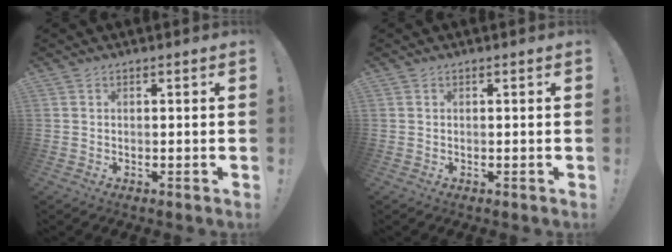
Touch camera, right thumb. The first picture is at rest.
{"total": 0.0}